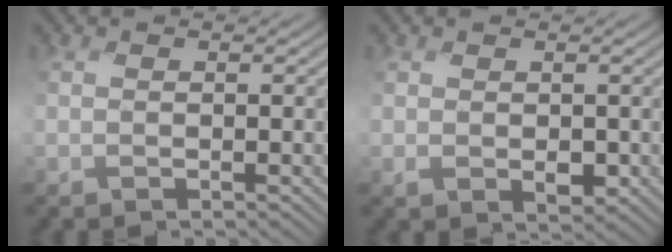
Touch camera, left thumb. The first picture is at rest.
{"total": 2.0, "force": [-0.2, 1.4, 1.4], "torque": [-0.029, -0.011, -0.005]}